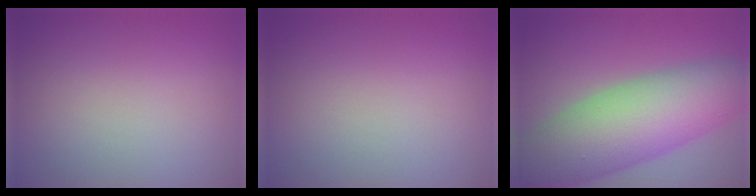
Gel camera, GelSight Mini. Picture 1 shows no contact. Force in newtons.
{"total": 0.0}
{"total": 12.3, "press": 12.3, "slide": 0.7}